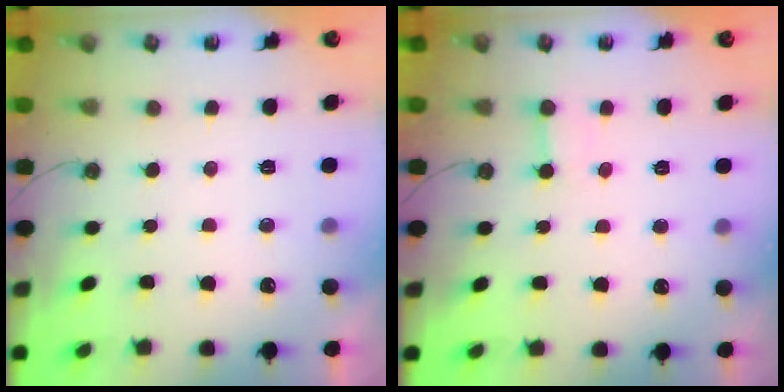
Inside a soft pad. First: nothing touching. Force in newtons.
{"total": 2.4, "press": 2.4, "slide": 0.2}